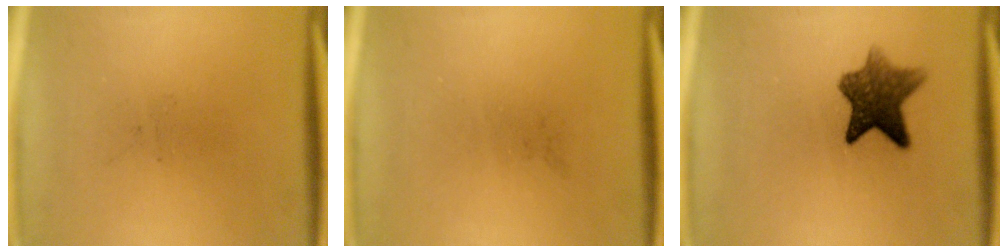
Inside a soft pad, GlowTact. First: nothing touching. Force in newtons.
{"total": 0.0}
{"total": 8.1}